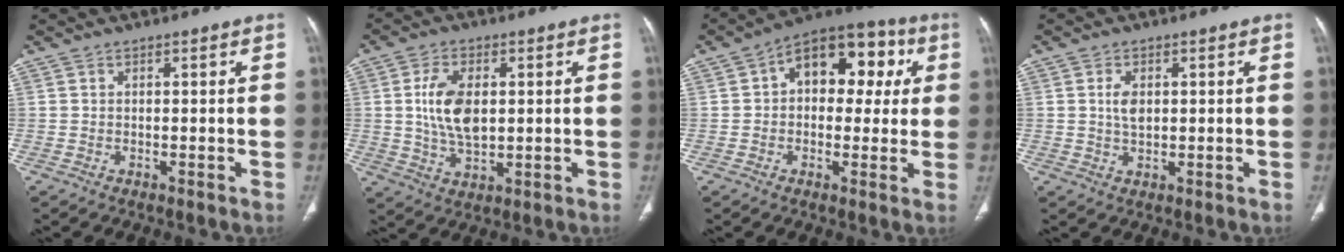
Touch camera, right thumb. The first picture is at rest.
{"total": 9.3, "force": [1.3, 5.3, 7.6], "torque": [-0.139, -0.006, 0.030]}
{"total": 15.3, "force": [3.5, 9.9, 11.0], "torque": [-0.097, 0.034, 0.041]}
{"total": 3.2, "force": [0.7, 2.0, 2.5], "torque": [-0.042, -0.003, 0.014]}